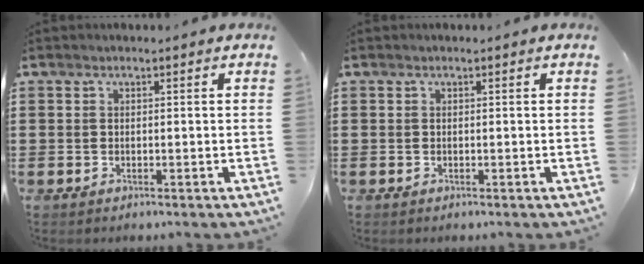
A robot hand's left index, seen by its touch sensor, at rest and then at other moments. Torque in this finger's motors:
{"motor_torque": [0.00, 0.00, 0.00, 0.01]}